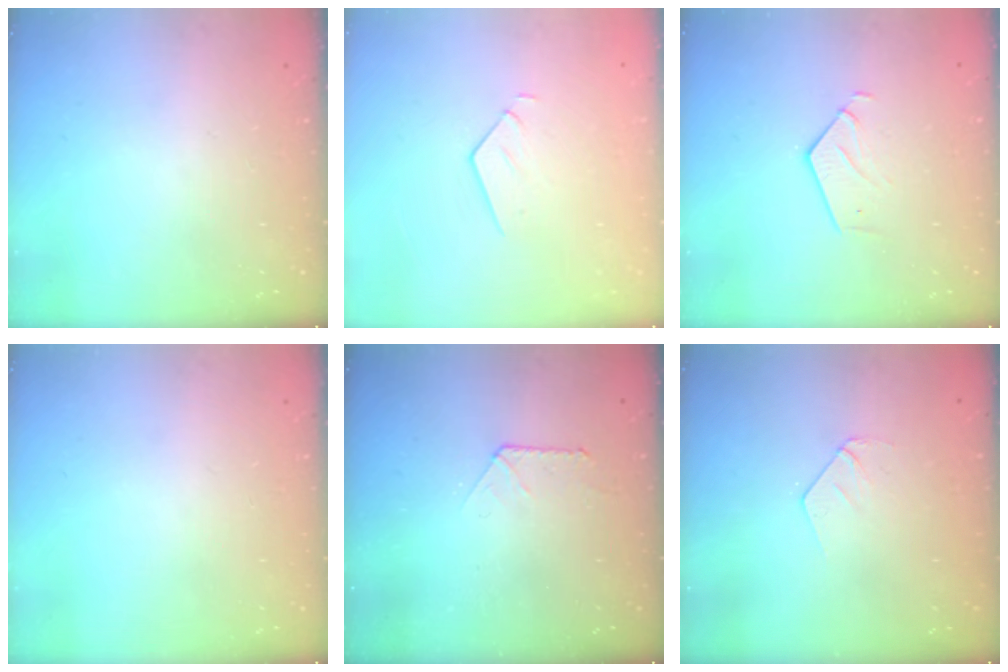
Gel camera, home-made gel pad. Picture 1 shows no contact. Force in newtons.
{"total": 3.5, "press": 3.4, "slide": 0.2}
{"total": 3.0, "press": 3.0, "slide": 0.2}
{"total": 0.0}
{"total": 4.5, "press": 4.5, "slide": 0.4}
{"total": 3.8, "press": 3.8, "slide": 0.3}